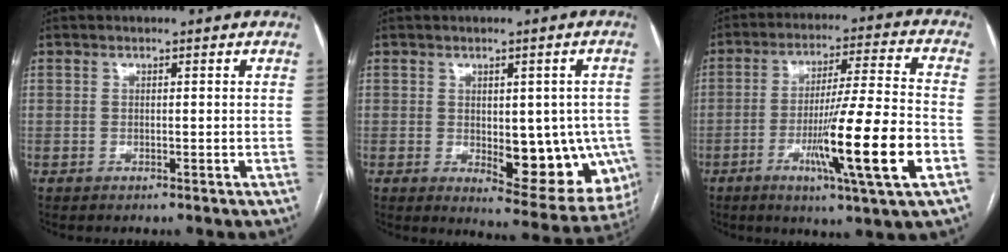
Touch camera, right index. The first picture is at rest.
{"total": 13.6, "force": [-2.1, 6.0, 12.0], "torque": [-0.115, 0.003, -0.007]}
{"total": 16.3, "force": [-5.4, -0.6, 15.4], "torque": [-0.264, -0.018, -0.091]}